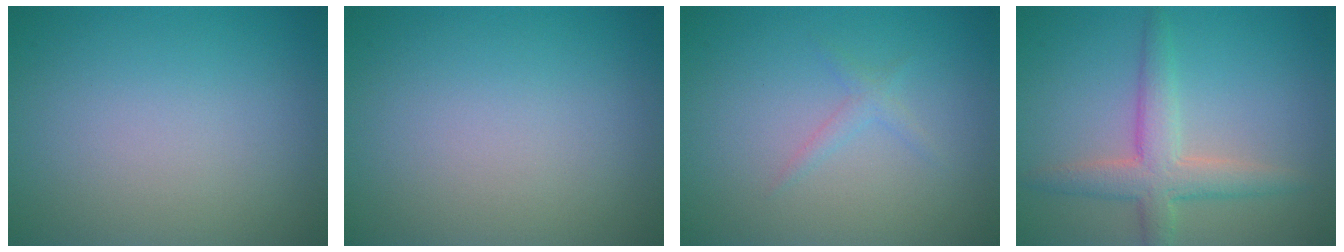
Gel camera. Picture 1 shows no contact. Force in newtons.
{"total": 0.0}
{"total": 1.1, "press": 1.1, "slide": 0.0}
{"total": 4.0, "press": 4.0, "slide": 0.2}